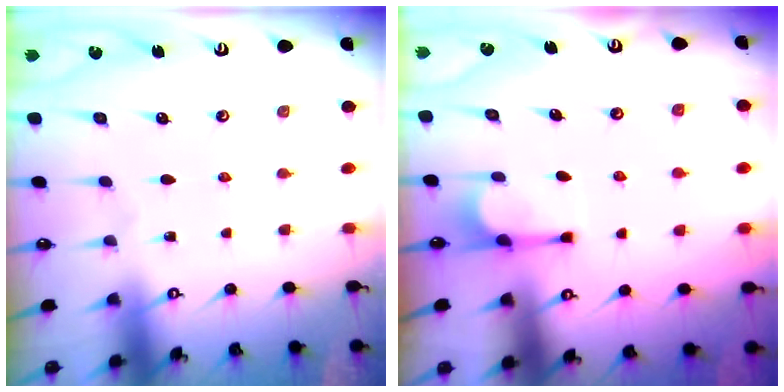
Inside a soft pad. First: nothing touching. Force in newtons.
{"total": 3.5, "press": 3.5, "slide": 0.6}